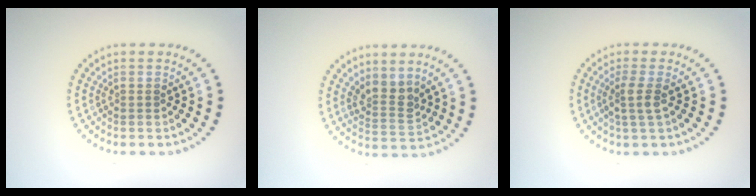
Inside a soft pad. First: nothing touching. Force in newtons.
{"total": 2.6, "press": 1.9, "slide": 1.8}
{"total": 1.9, "press": 1.4, "slide": 1.2}